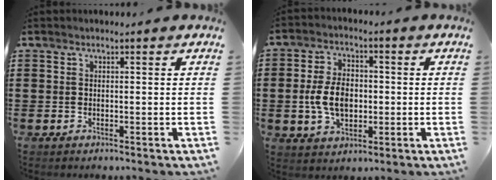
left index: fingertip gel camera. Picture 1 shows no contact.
{"total": 7.4, "force": [-0.9, 4.8, 5.5], "torque": [-0.123, 0.001, -0.024]}